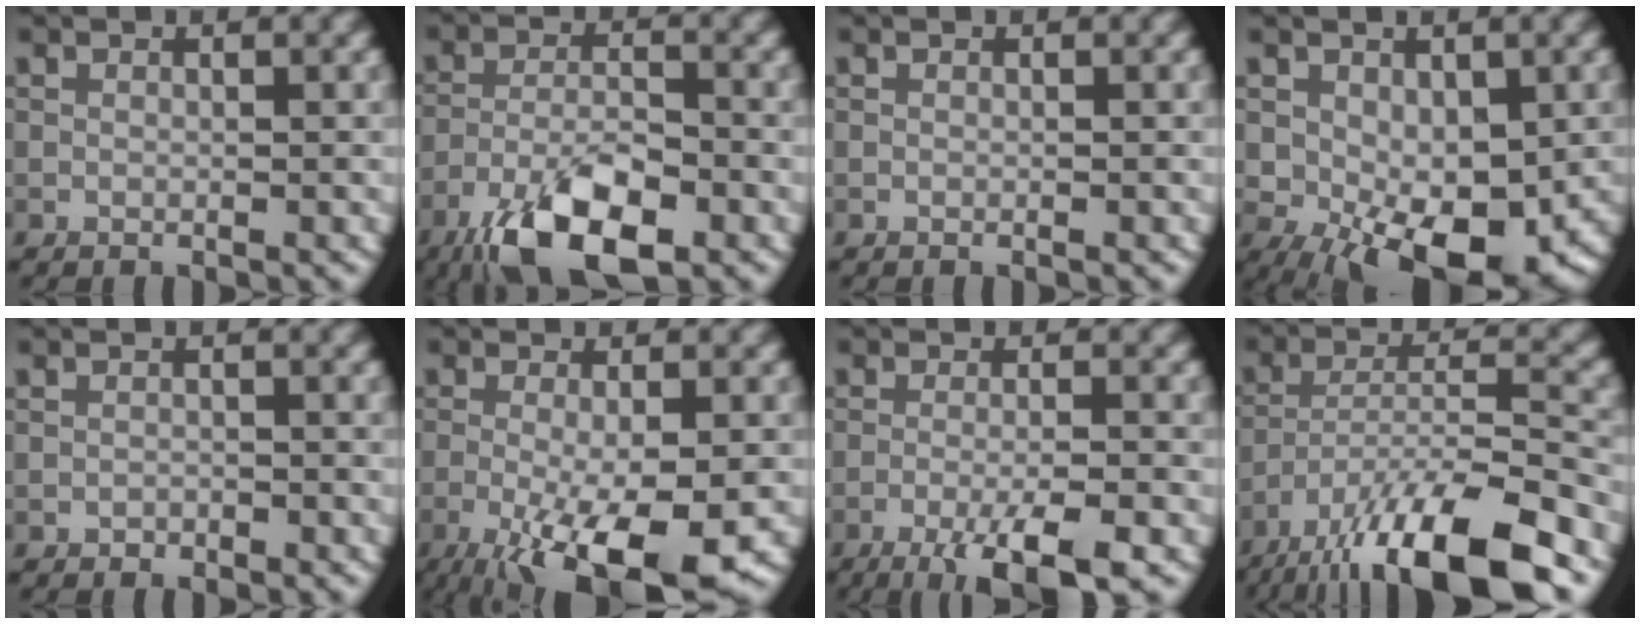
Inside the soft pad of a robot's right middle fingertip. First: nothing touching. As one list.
[{"total": 9.0, "force": [-5.5, 3.2, 6.4], "torque": [-0.117, -0.008, -0.104]}, {"total": 0.0}, {"total": 8.7, "force": [-2.3, 4.9, 6.8], "torque": [-0.113, -0.016, -0.034]}, {"total": 0.7, "force": [-0.5, 0.4, 0.2], "torque": [-0.003, -0.001, -0.009]}, {"total": 9.4, "force": [-3.9, 2.5, 8.2], "torque": [-0.143, -0.015, -0.056]}, {"total": 6.4, "force": [-3.7, 1.3, 5.0], "torque": [-0.078, -0.001, -0.063]}, {"total": 14.6, "force": [-10.6, 3.5, 9.5], "torque": [-0.174, -0.007, -0.175]}]